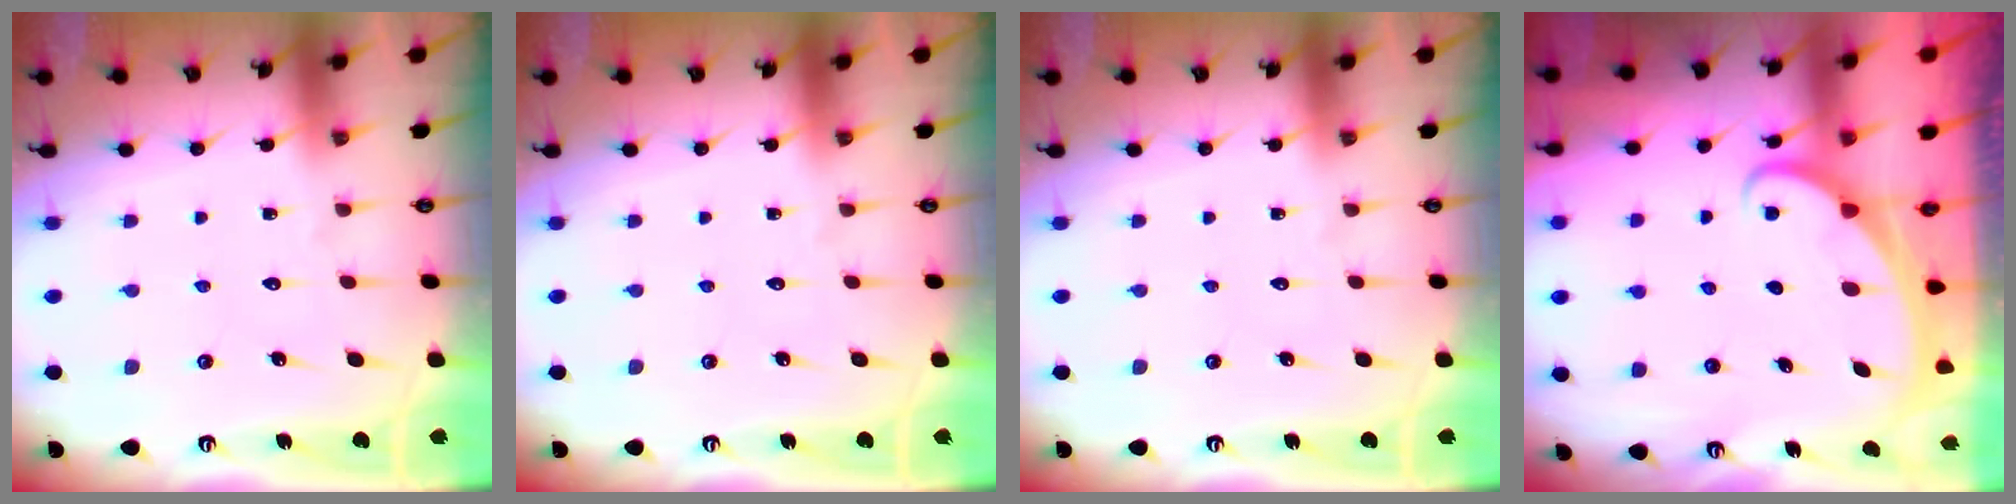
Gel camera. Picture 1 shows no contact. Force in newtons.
{"total": 0.0}
{"total": 0.0}
{"total": 1.6, "press": 1.6, "slide": 0.1}